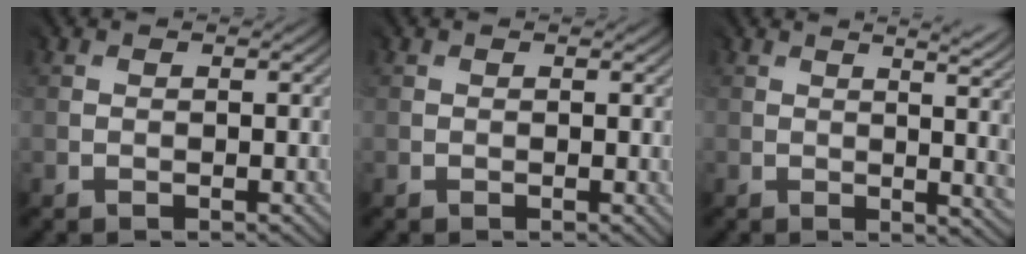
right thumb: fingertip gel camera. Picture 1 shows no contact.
{"total": 0.9, "force": [0.0, 0.4, 0.8], "torque": [-0.013, -0.002, -0.001]}
{"total": 8.8, "force": [0.4, 3.3, 8.1], "torque": [-0.077, 0.024, 0.008]}